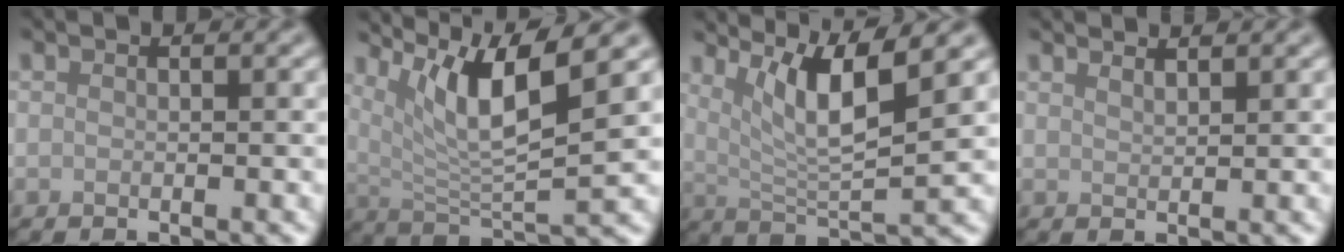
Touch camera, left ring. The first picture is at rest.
{"total": 8.5, "force": [4.6, 1.9, 6.9], "torque": [-0.120, 0.001, 0.089]}
{"total": 6.7, "force": [3.4, 1.3, 5.7], "torque": [-0.093, -0.004, 0.065]}
{"total": 1.7, "force": [1.6, 0.3, 0.5], "torque": [0.001, 0.007, 0.016]}